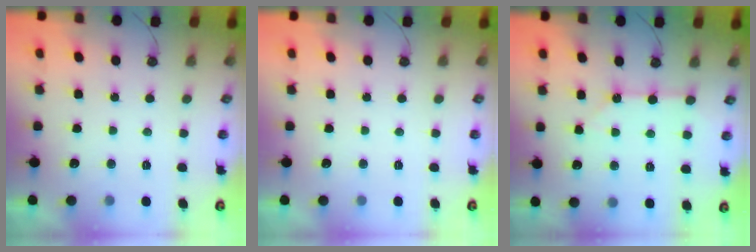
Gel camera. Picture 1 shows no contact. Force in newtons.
{"total": 0.0}
{"total": 2.5, "press": 2.5, "slide": 0.2}